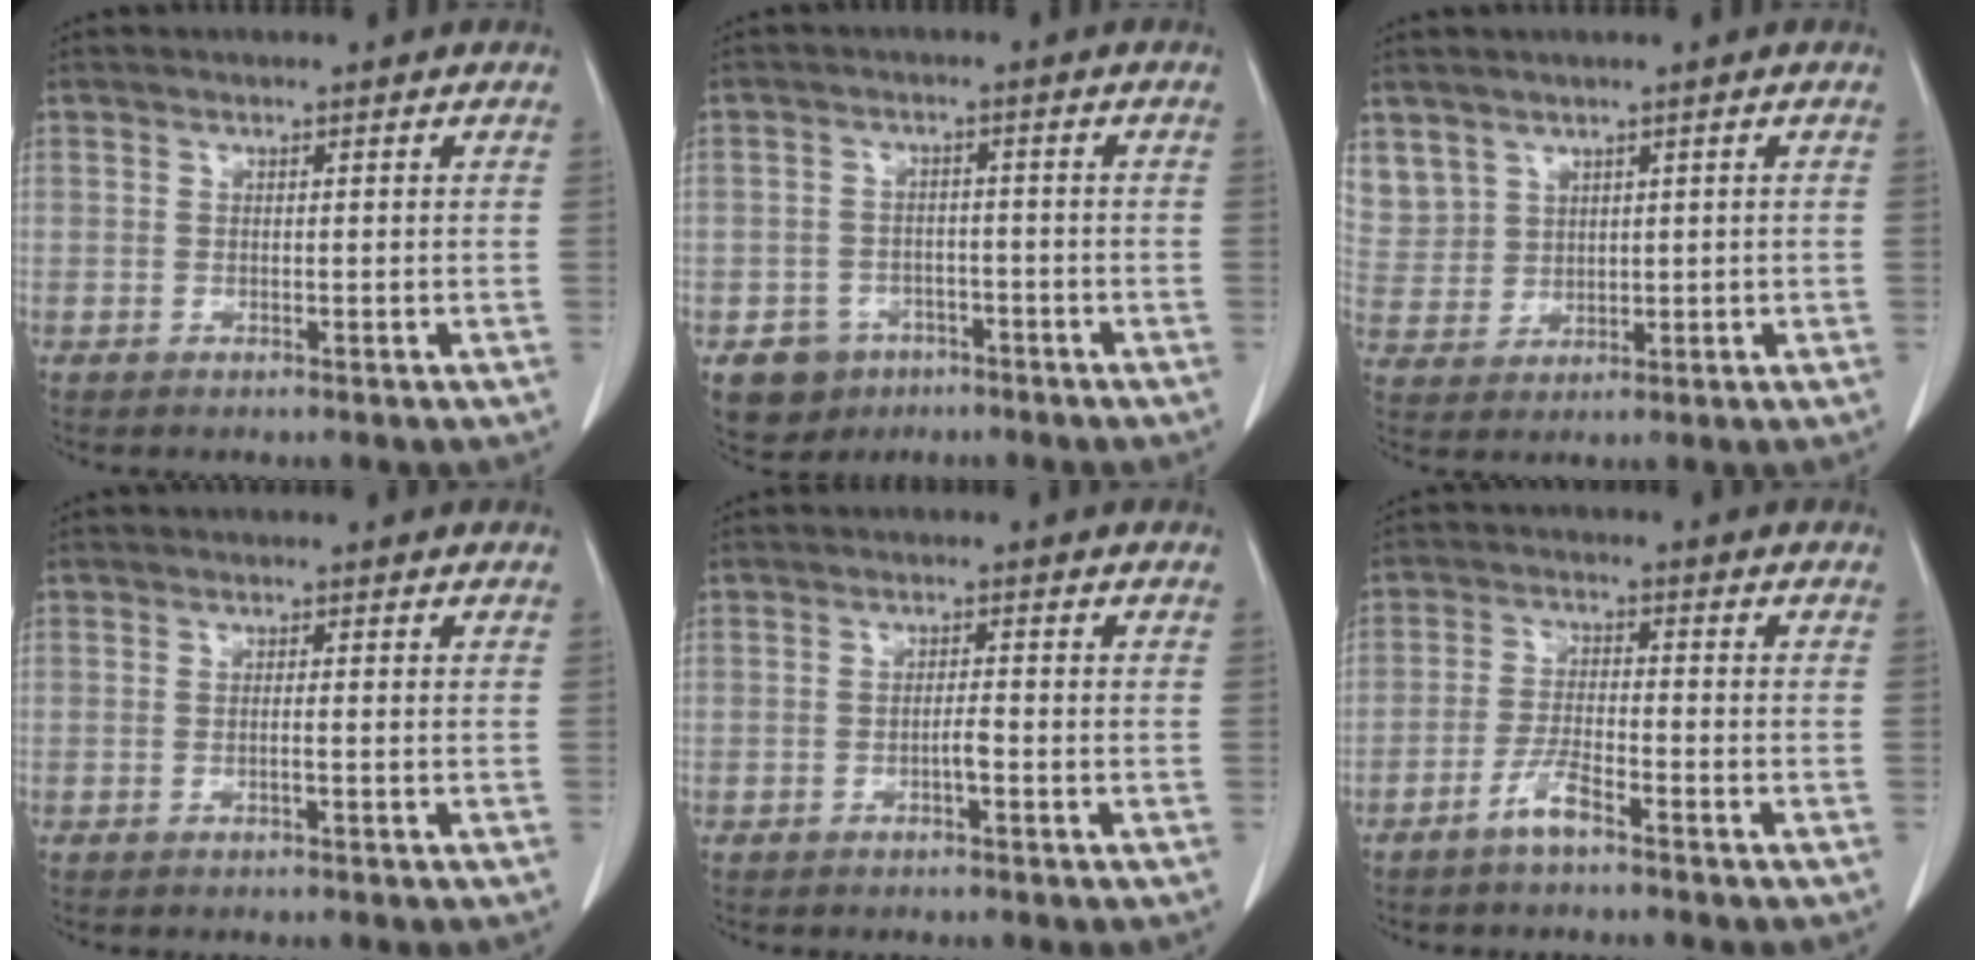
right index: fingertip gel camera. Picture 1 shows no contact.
{"total": 5.4, "force": [-3.0, 4.4, 1.0], "torque": [-0.015, 0.009, -0.037]}
{"total": 9.2, "force": [5.2, 6.9, 3.3], "torque": [-0.112, 0.022, 0.132]}
{"total": 0.7, "force": [-0.2, -0.1, 0.7], "torque": [-0.013, 0.001, -0.004]}
{"total": 1.6, "force": [-0.7, 0.1, 1.4], "torque": [-0.025, 0.001, -0.013]}
{"total": 4.1, "force": [-2.9, 0.4, 2.9], "torque": [-0.059, -0.001, -0.057]}